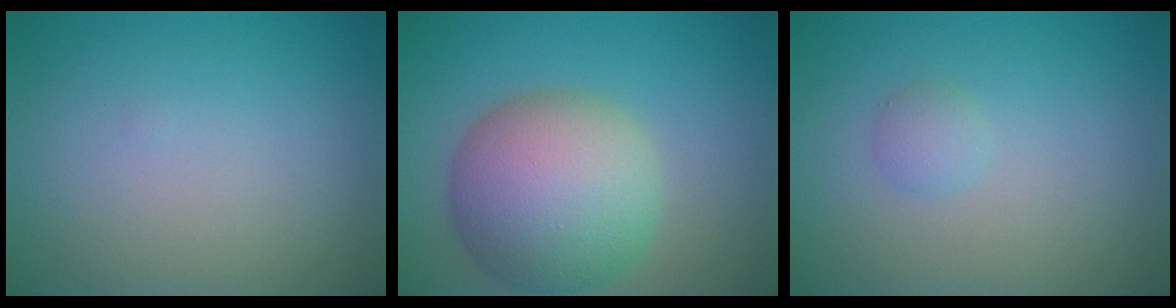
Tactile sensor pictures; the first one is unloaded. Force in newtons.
{"total": 9.7, "press": 9.7, "slide": 0.5}
{"total": 1.1, "press": 1.1, "slide": 0.0}